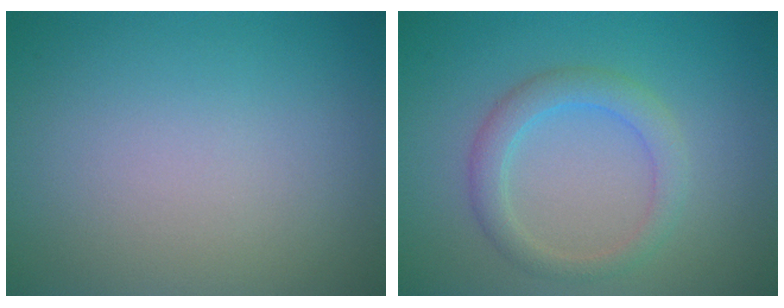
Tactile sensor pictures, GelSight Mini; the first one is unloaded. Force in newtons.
{"total": 2.8, "press": 2.8, "slide": 0.2}